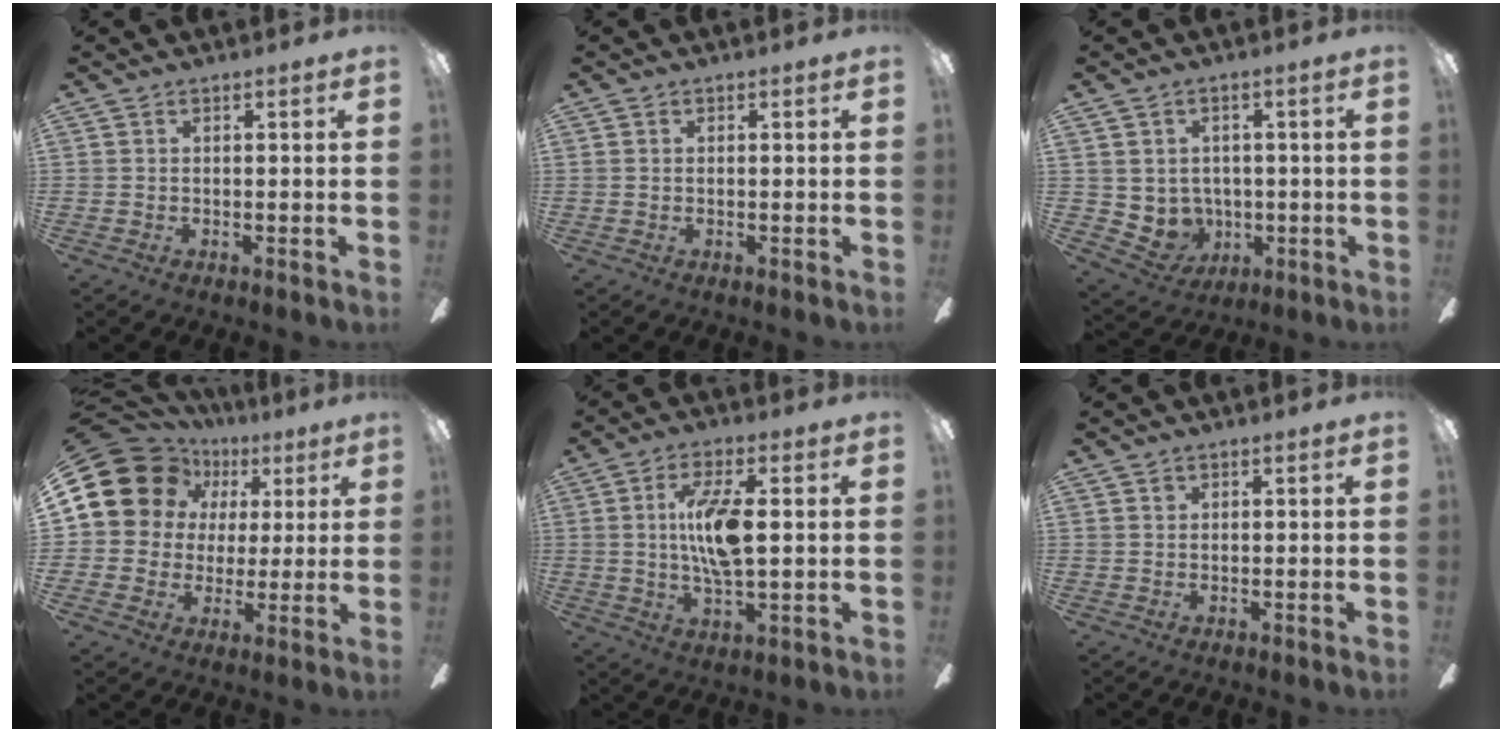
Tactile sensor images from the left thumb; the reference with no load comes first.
{"total": 0.0}
{"total": 5.2, "force": [1.3, 5.1, 0.4], "torque": [-0.035, -0.015, 0.029]}
{"total": 16.2, "force": [5.3, 14.0, 6.3], "torque": [-0.115, -0.018, 0.102]}
{"total": 11.3, "force": [1.6, 4.0, 10.4], "torque": [-0.210, 0.003, 0.022]}
{"total": 0.6, "force": [0.4, 0.5, 0.0], "torque": [-0.001, 0.004, 0.006]}